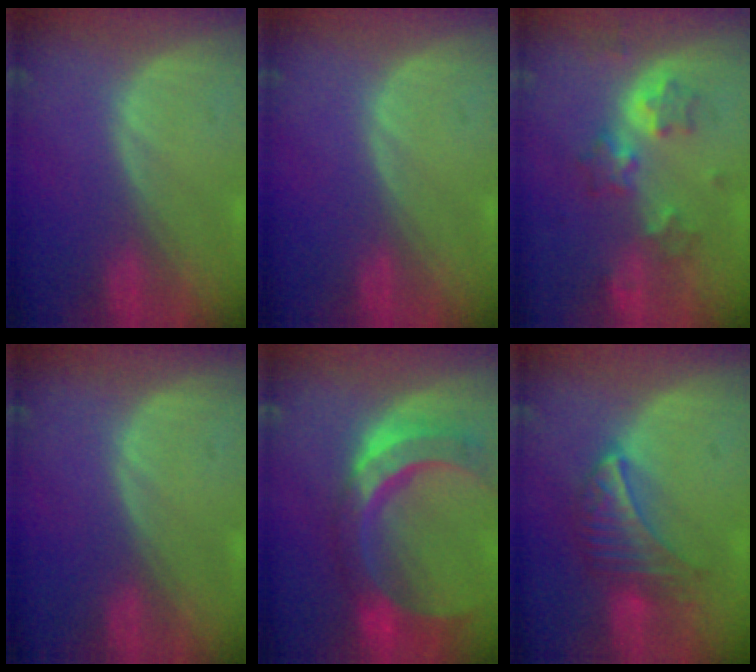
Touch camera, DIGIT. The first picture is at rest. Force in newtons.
{"total": 0.0}
{"total": 6.3, "press": 5.6, "slide": 2.7}
{"total": 0.0}
{"total": 11.5, "press": 9.8, "slide": 6.0}
{"total": 6.5, "press": 6.4, "slide": 1.1}